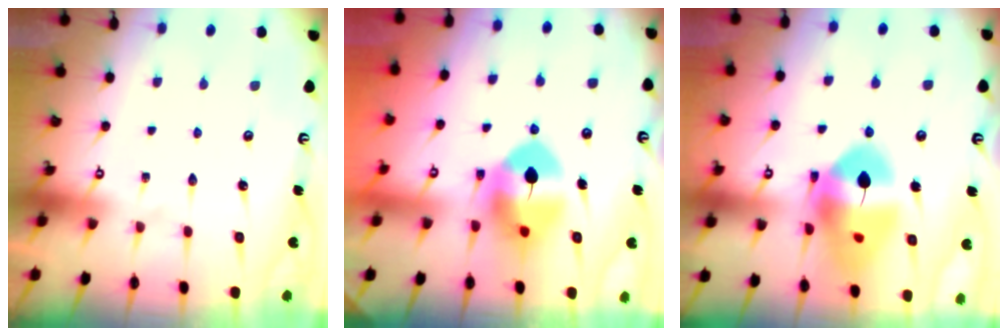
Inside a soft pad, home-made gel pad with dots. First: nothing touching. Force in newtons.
{"total": 9.8, "press": 9.7, "slide": 1.5}
{"total": 16.0, "press": 15.9, "slide": 1.5}